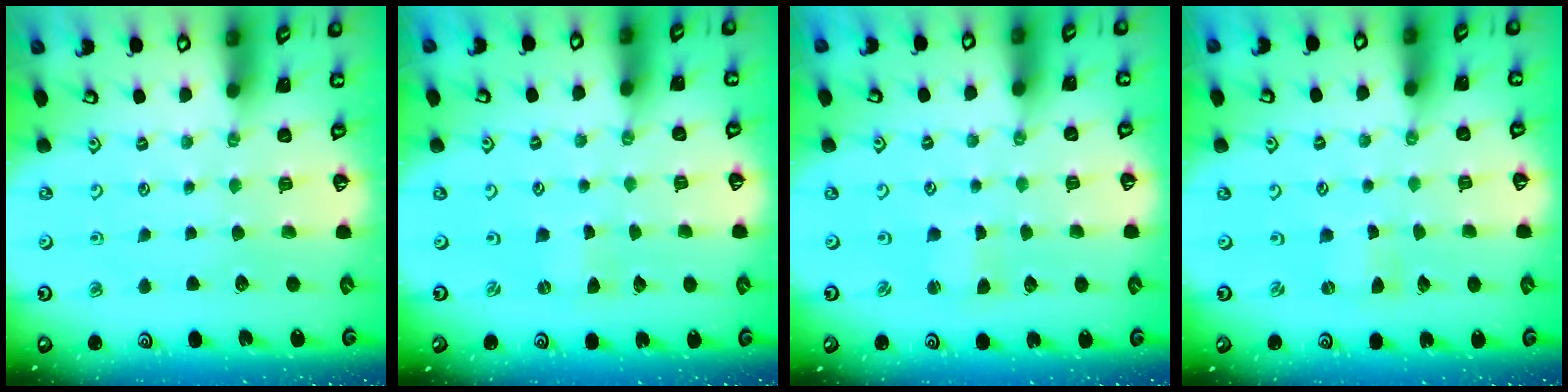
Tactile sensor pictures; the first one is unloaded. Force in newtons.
{"total": 0.0}
{"total": 1.1, "press": 1.1, "slide": 0.3}
{"total": 0.0}